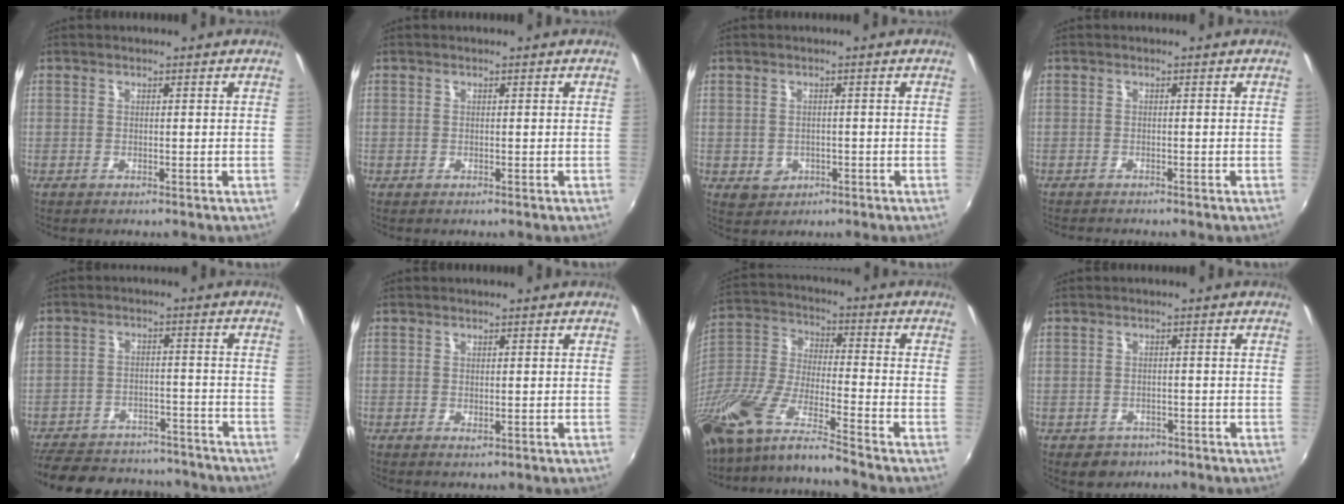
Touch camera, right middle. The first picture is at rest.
{"total": 0.0}
{"total": 3.8, "force": [-1.0, 3.4, 1.3], "torque": [-0.030, -0.003, -0.008]}
{"total": 1.7, "force": [-1.6, 0.2, 0.3], "torque": [-0.014, -0.011, -0.029]}
{"total": 21.9, "force": [-18.4, 8.8, 8.0], "torque": [-0.185, 0.022, -0.241]}
{"total": 0.6, "force": [0.0, 0.4, 0.4], "torque": [-0.006, -0.003, 0.001]}
{"total": 16.5, "force": [-12.8, 1.5, 10.3], "torque": [-0.204, -0.030, -0.255]}
{"total": 3.9, "force": [-2.2, 3.0, 1.3], "torque": [-0.032, -0.008, -0.028]}